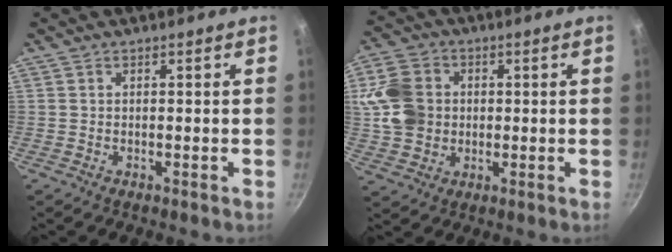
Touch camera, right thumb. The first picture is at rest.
{"total": 11.5, "force": [1.4, 9.5, 6.2], "torque": [-0.101, 0.003, 0.021]}